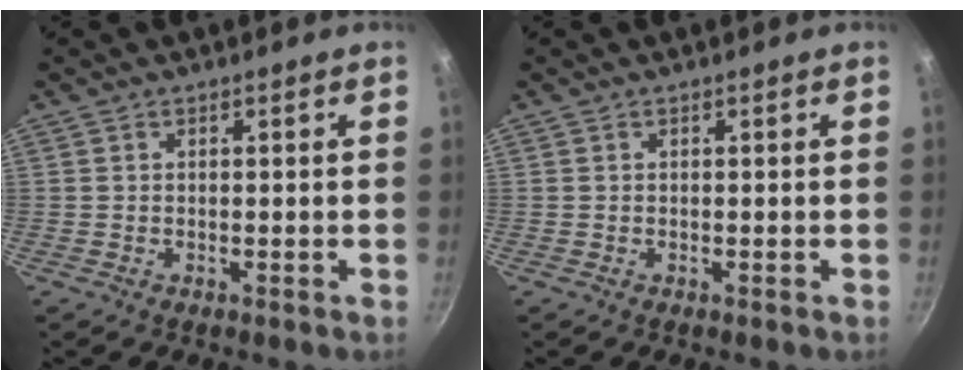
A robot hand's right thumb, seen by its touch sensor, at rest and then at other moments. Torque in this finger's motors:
{"motor_torque": [0.00, 0.00, 0.00, 0.00, 0.06]}